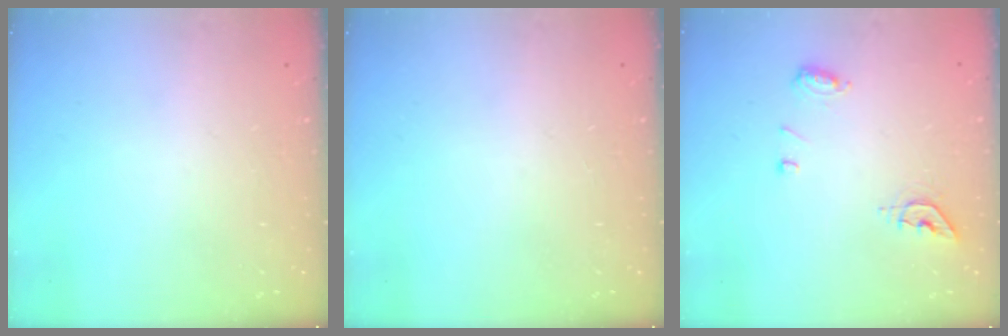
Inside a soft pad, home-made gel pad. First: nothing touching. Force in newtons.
{"total": 0.0}
{"total": 7.2, "press": 7.1, "slide": 0.9}